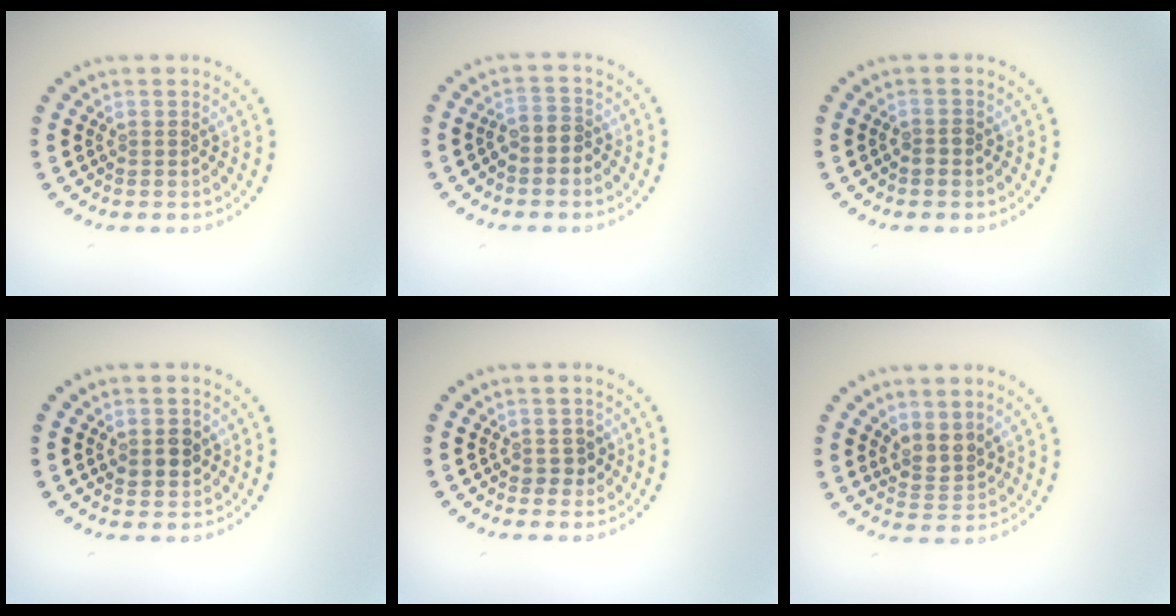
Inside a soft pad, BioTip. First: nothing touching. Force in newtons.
{"total": 2.0, "press": 1.8, "slide": 0.9}
{"total": 0.9, "press": 0.9, "slide": 0.3}
{"total": 1.7, "press": 1.7, "slide": 0.3}
{"total": 1.1, "press": 0.9, "slide": 0.6}
{"total": 2.3, "press": 1.8, "slide": 1.4}